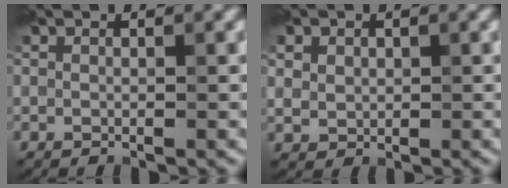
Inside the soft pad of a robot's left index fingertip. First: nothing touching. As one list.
[{"total": 2.7, "force": [1.3, 2.0, 1.1], "torque": [-0.034, 0.005, 0.035]}]